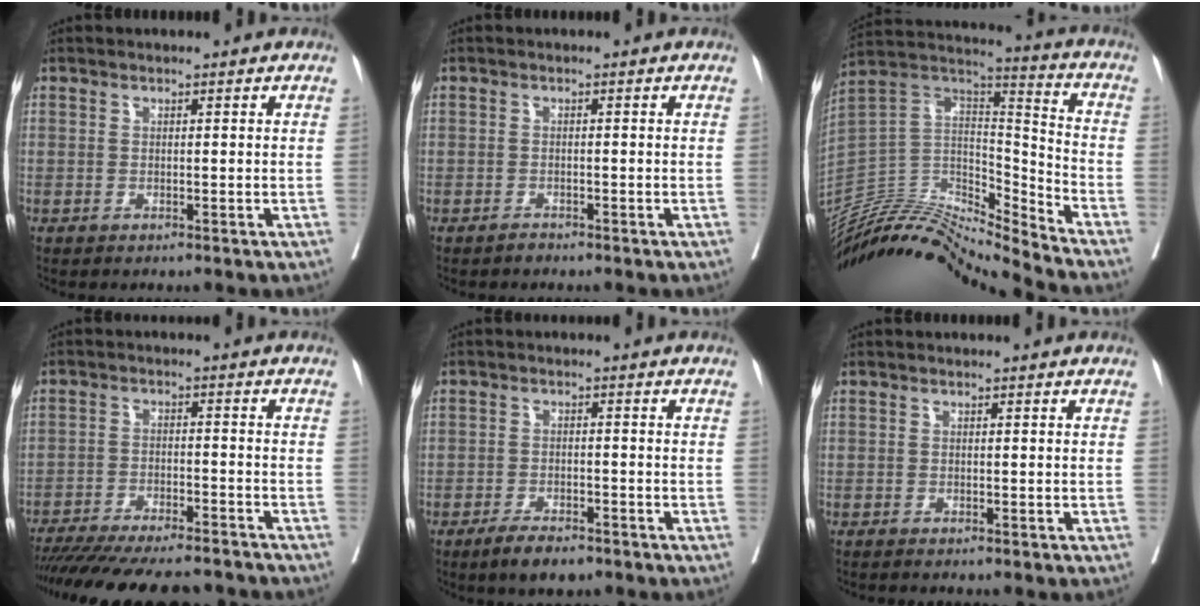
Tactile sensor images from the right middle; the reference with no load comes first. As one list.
[{"total": 0.7, "force": [-0.6, 0.2, 0.0], "torque": [0.001, 0.000, -0.012]}, {"total": 19.7, "force": [-18.8, 1.1, 5.8], "torque": [-0.093, 0.047, -0.330]}, {"total": 21.7, "force": [-19.4, 3.6, 9.1], "torque": [-0.171, -0.031, -0.274]}, {"total": 4.5, "force": [-3.4, 1.4, 2.7], "torque": [-0.050, -0.002, -0.055]}, {"total": 1.2, "force": [-1.1, -0.1, 0.6], "torque": [-0.008, 0.000, -0.015]}]